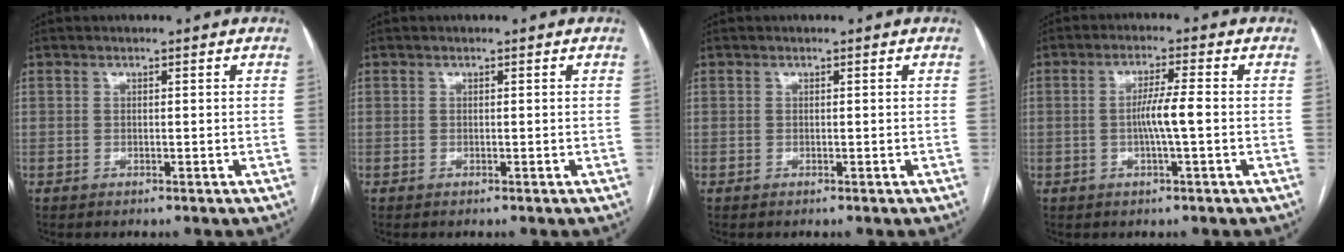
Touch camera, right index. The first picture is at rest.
{"total": 0.0}
{"total": 0.0}
{"total": 4.6, "force": [-0.6, -0.2, 4.6], "torque": [-0.085, 0.002, -0.013]}